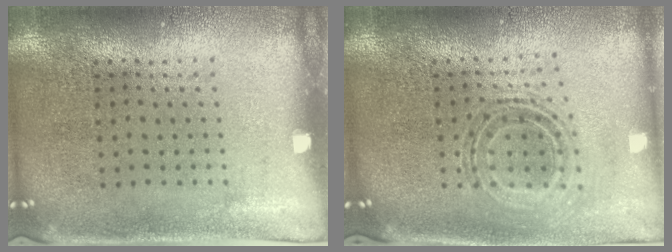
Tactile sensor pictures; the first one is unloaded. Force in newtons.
{"total": 0.7, "press": 0.7, "slide": 0.3}